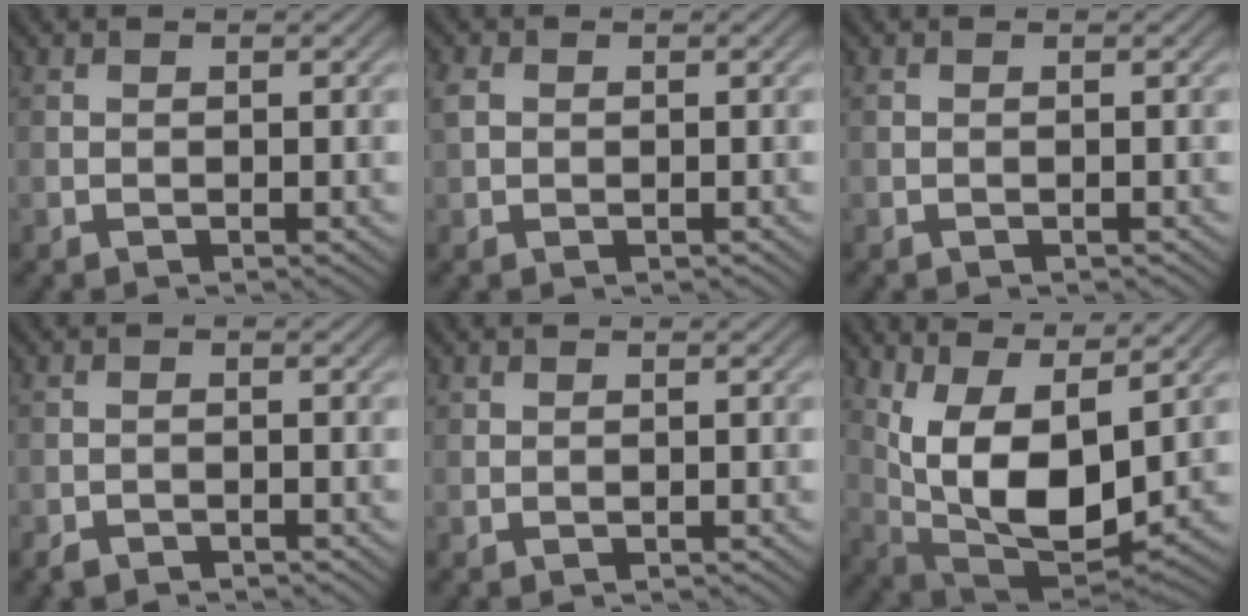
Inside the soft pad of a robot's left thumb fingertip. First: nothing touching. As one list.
[{"total": 2.0, "force": [0.3, 1.6, 1.2], "torque": [-0.034, 0.003, 0.003]}, {"total": 0.0}, {"total": 1.5, "force": [-1.4, 0.4, 0.4], "torque": [-0.007, -0.003, -0.028]}, {"total": 0.0}, {"total": 13.6, "force": [3.3, 6.4, 11.5], "torque": [-0.232, -0.013, 0.069]}]